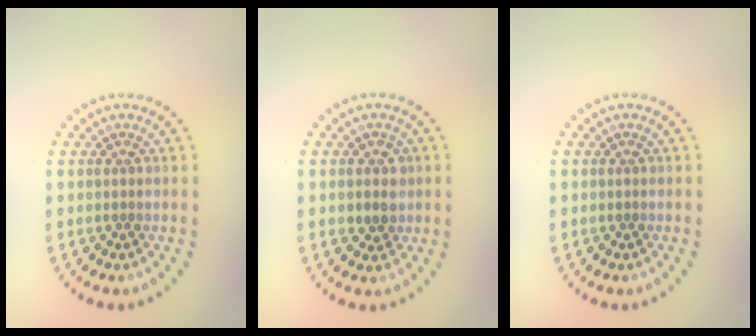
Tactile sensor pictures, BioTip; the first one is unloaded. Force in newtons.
{"total": 2.0, "press": 1.9, "slide": 0.5}
{"total": 0.0}